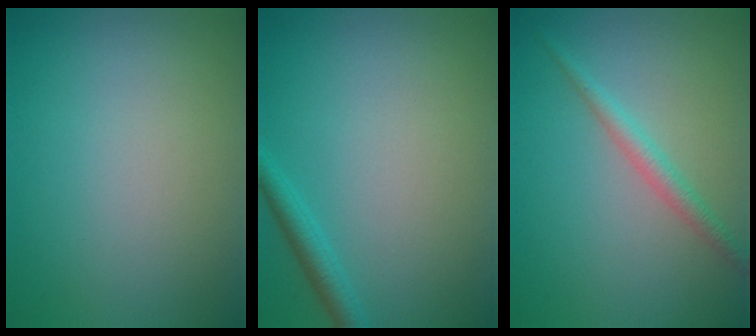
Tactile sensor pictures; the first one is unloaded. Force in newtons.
{"total": 1.9, "press": 1.9, "slide": 0.2}
{"total": 1.9, "press": 1.9, "slide": 0.1}